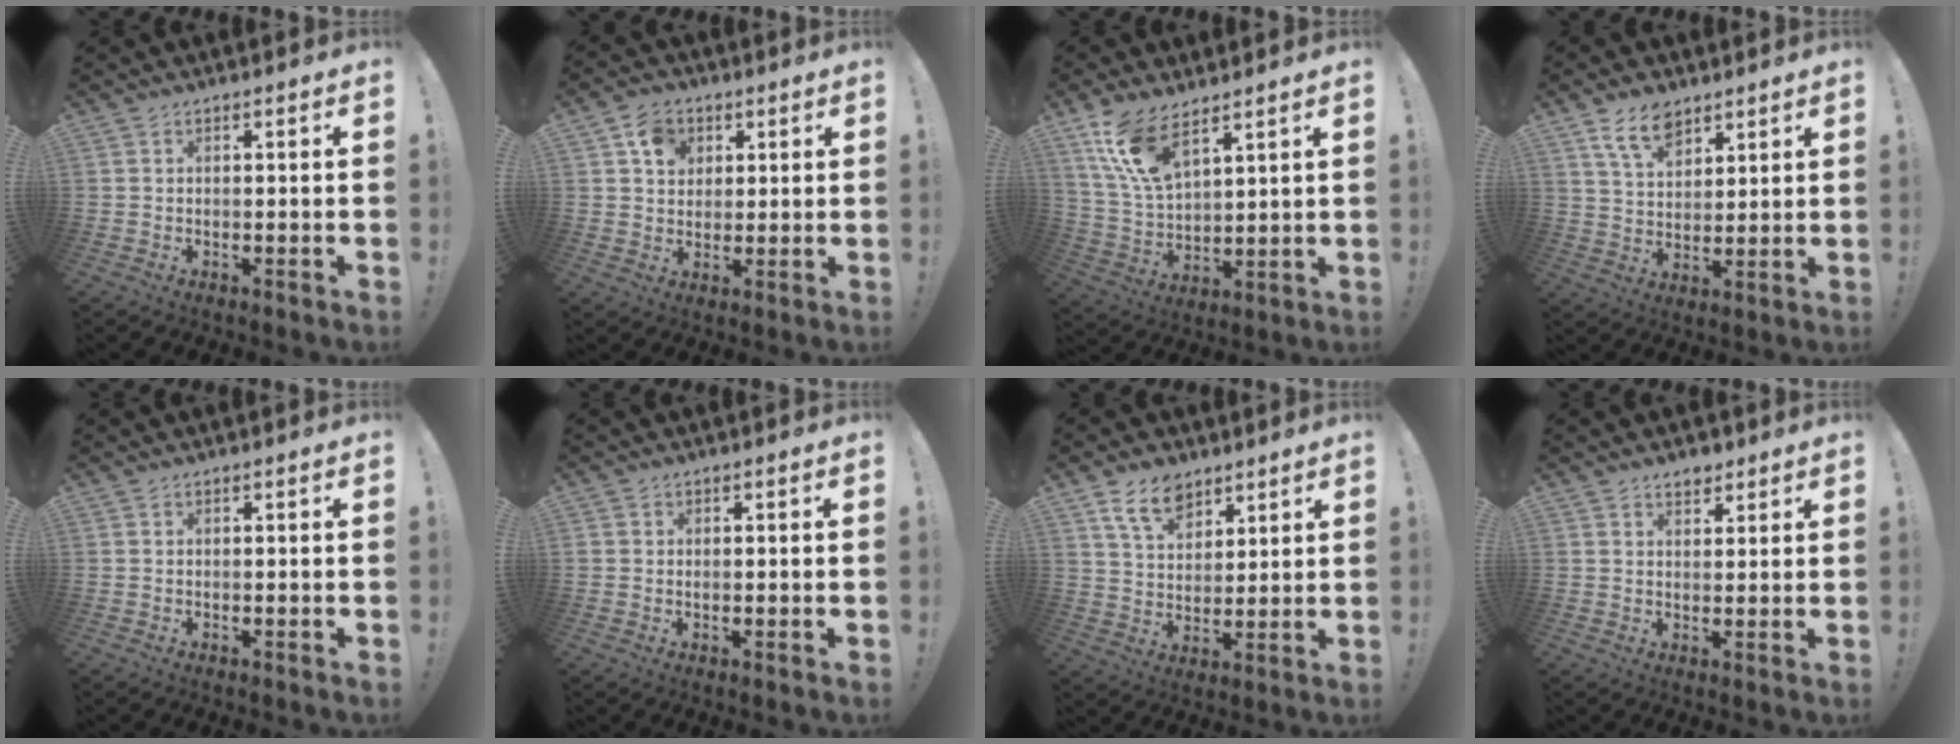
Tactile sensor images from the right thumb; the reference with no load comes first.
{"total": 8.2, "force": [3.6, 6.9, 2.7], "torque": [-0.033, -0.013, 0.069]}
{"total": 12.9, "force": [8.9, 5.2, 7.7], "torque": [-0.171, -0.040, 0.170]}
{"total": 9.8, "force": [6.7, 5.2, 4.8], "torque": [-0.092, -0.027, 0.130]}
{"total": 0.0}
{"total": 0.7, "force": [0.1, 0.7, -0.1], "torque": [-0.005, 0.006, 0.003]}
{"total": 10.4, "force": [6.9, 6.1, 4.9], "torque": [-0.095, -0.028, 0.136]}
{"total": 3.3, "force": [2.5, 1.9, 0.9], "torque": [-0.009, -0.011, 0.046]}